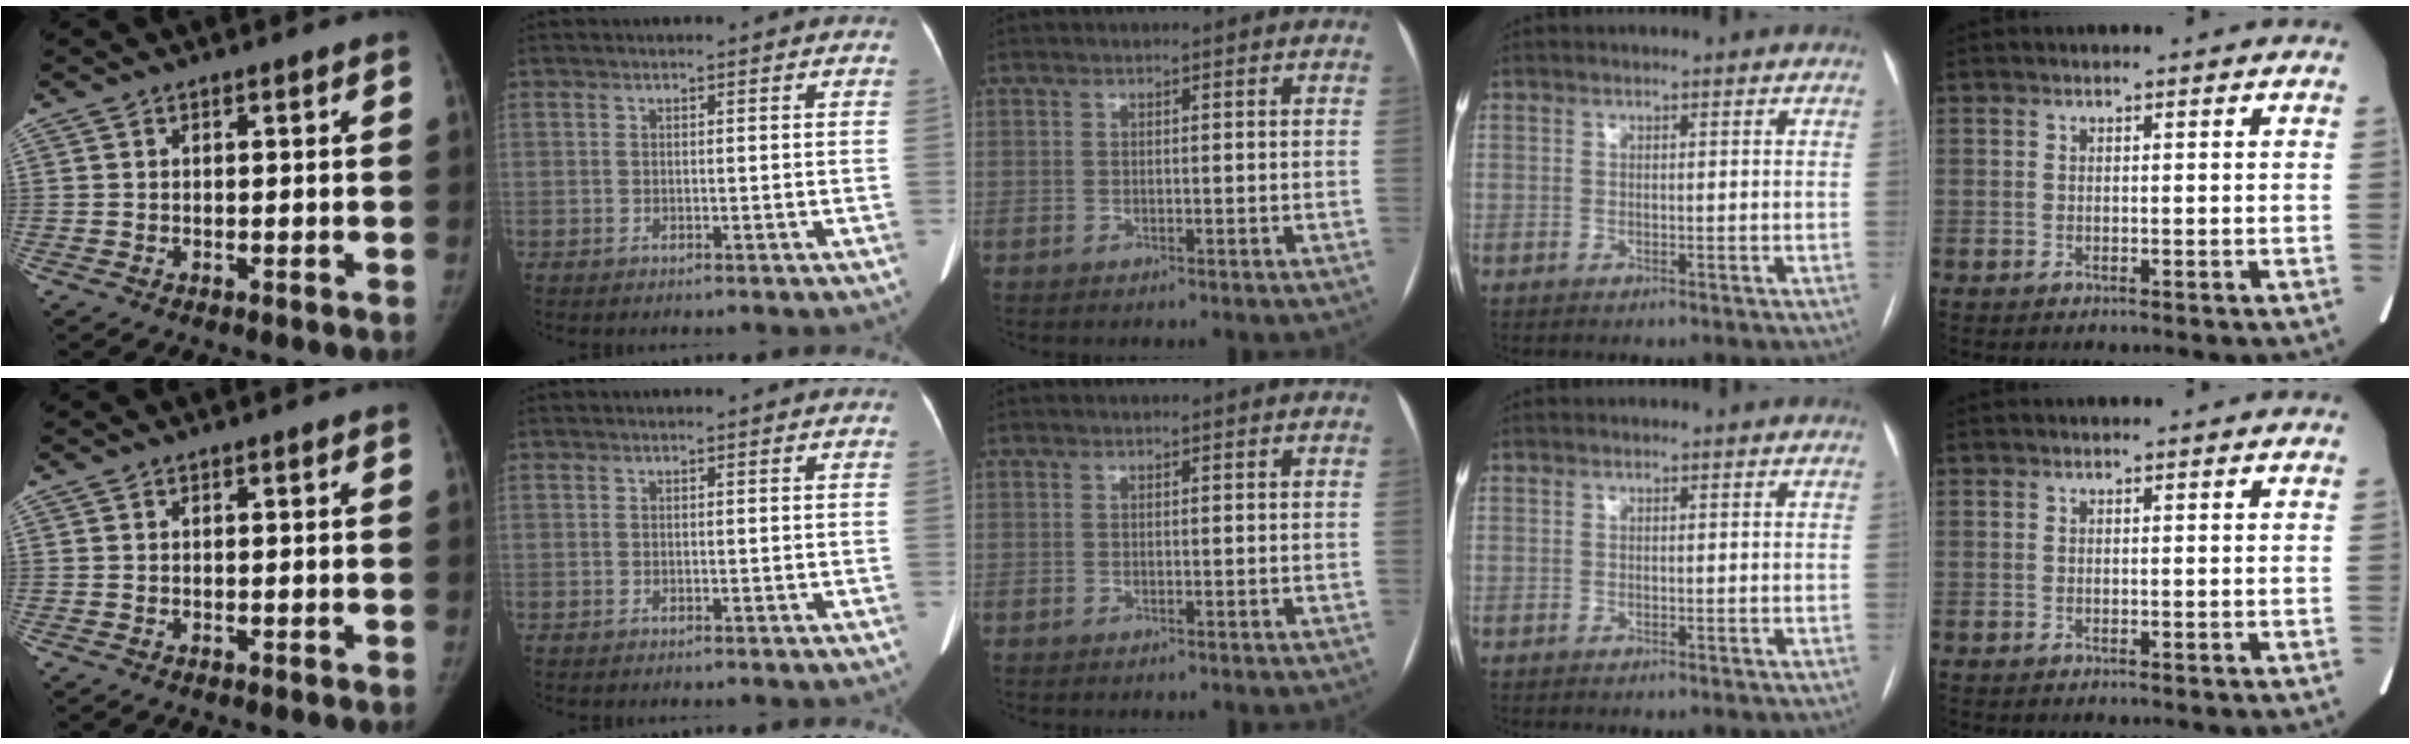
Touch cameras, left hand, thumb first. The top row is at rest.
{}